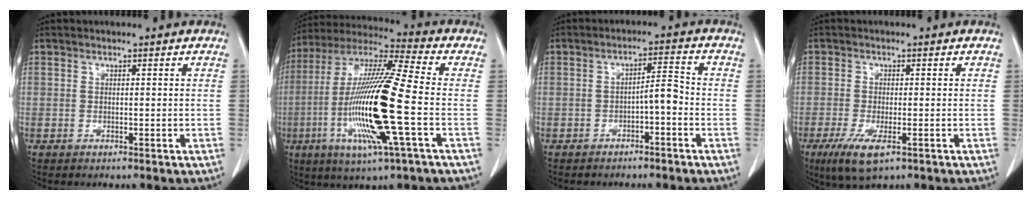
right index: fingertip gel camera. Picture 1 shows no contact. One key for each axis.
{"total": 19.6, "fx": -4.2, "fy": 0.7, "fz": 19.2, "tx": -0.396, "ty": -0.014, "tz": -0.087}
{"total": 3.7, "fx": -1.4, "fy": 0.7, "fz": 3.3, "tx": -0.049, "ty": 0.013, "tz": -0.021}
{"total": 6.0, "fx": -3.2, "fy": 1.6, "fz": 4.8, "tx": -0.092, "ty": -0.016, "tz": -0.050}